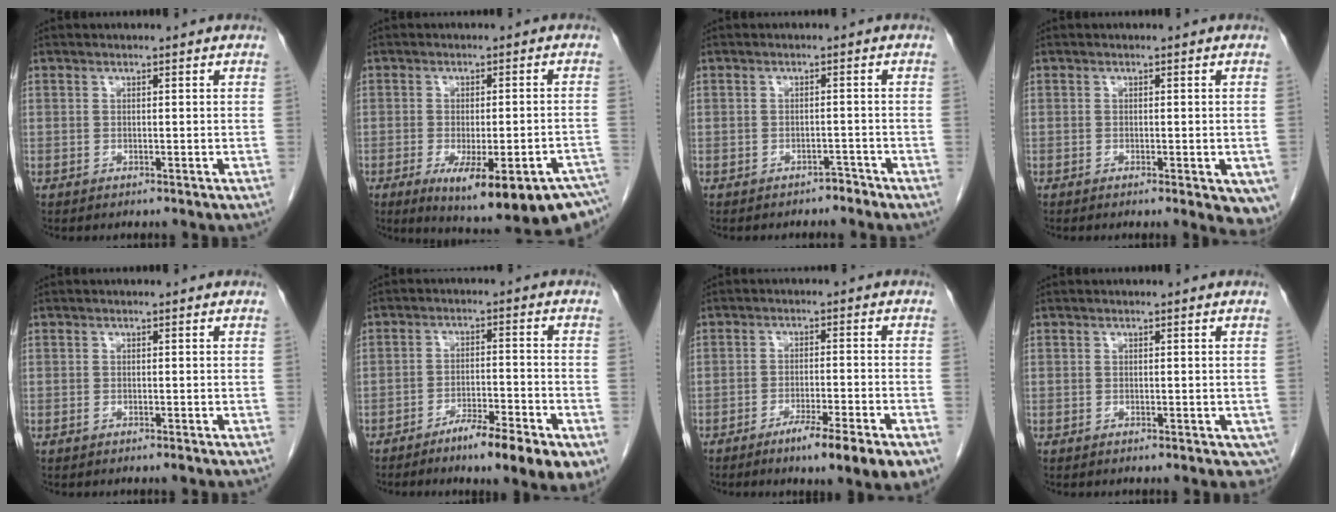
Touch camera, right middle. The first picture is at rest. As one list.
[{"total": 19.2, "force": [-13.2, 3.6, 13.4], "torque": [-0.117, -0.005, -0.161]}, {"total": 1.6, "force": [-1.4, 0.7, 0.1], "torque": [0.000, 0.002, -0.020]}, {"total": 6.4, "force": [-3.6, 2.2, 4.8], "torque": [-0.038, -0.011, -0.051]}, {"total": 0.5, "force": [-0.4, 0.0, 0.3], "torque": [-0.007, -0.001, -0.006]}, {"total": 10.0, "force": [-6.0, 1.0, 7.9], "torque": [-0.112, -0.007, -0.090]}, {"total": 9.3, "force": [-5.5, 0.2, 7.5], "torque": [-0.104, -0.018, -0.083]}, {"total": 2.7, "force": [-1.1, 1.2, 2.1], "torque": [-0.015, -0.001, -0.014]}]